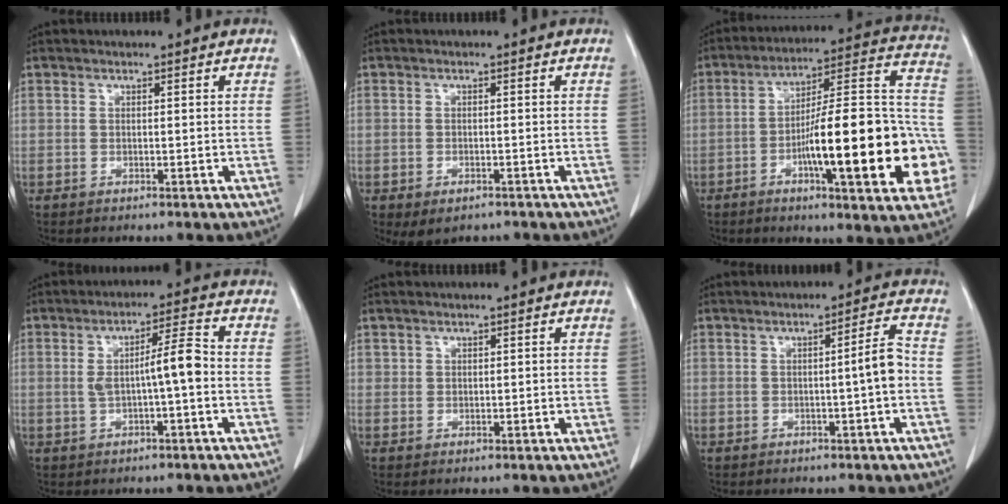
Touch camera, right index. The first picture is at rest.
{"total": 3.6, "force": [-2.2, 2.0, 2.0], "torque": [-0.033, -0.006, -0.024]}
{"total": 25.6, "force": [-6.7, 4.6, 24.3], "torque": [-0.279, 0.021, -0.090]}
{"total": 6.1, "force": [-0.4, 0.6, 6.1], "torque": [-0.103, 0.016, -0.003]}
{"total": 1.0, "force": [0.6, 0.8, 0.2], "torque": [0.005, -0.002, 0.009]}
{"total": 4.0, "force": [-0.7, -0.4, 3.9], "torque": [-0.055, 0.005, -0.011]}